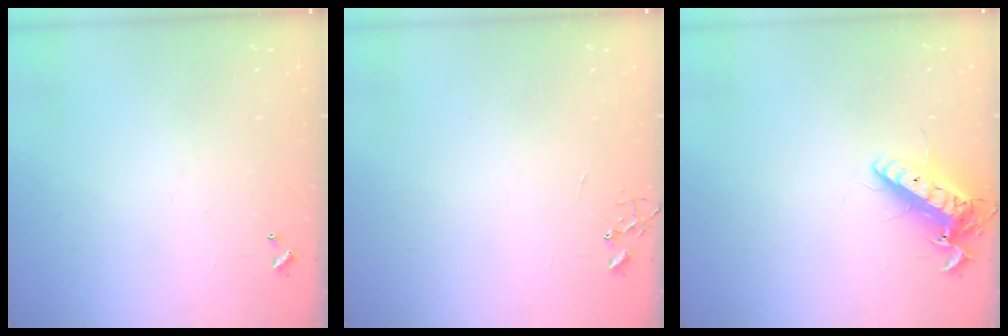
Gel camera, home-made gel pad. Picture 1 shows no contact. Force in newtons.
{"total": 0.0}
{"total": 15.0, "press": 14.8, "slide": 2.4}